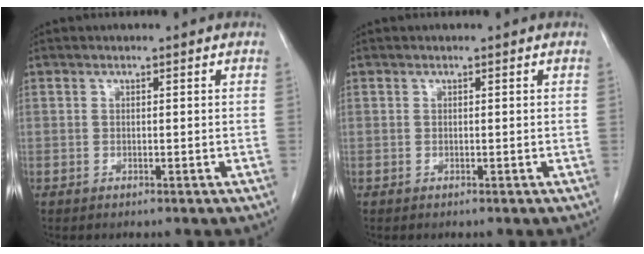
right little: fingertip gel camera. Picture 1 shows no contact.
{"total": 0.0}